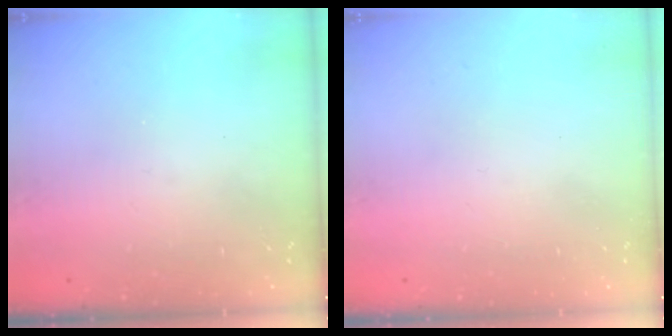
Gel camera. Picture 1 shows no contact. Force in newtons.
{"total": 0.0}